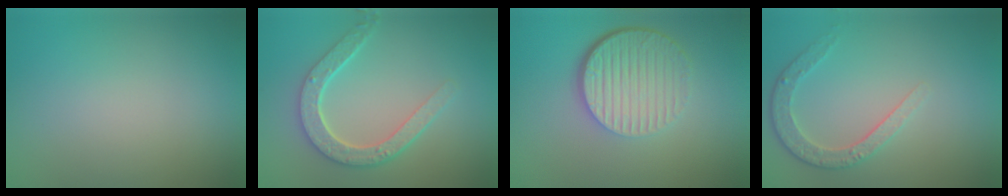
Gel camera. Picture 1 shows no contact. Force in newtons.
{"total": 4.7, "press": 3.7, "slide": 2.9}
{"total": 6.3, "press": 4.3, "slide": 4.6}
{"total": 2.6, "press": 2.5, "slide": 1.0}